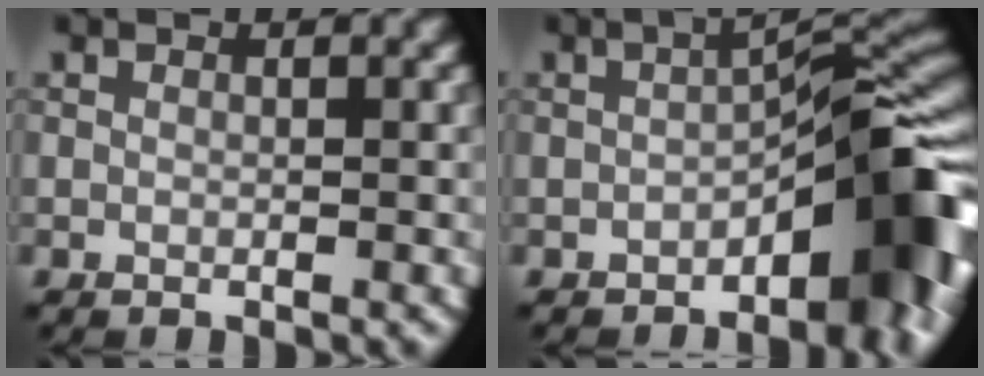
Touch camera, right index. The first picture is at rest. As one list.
[{"total": 9.1, "force": [-3.2, 3.2, 7.9], "torque": [-0.084, 0.018, -0.058]}]